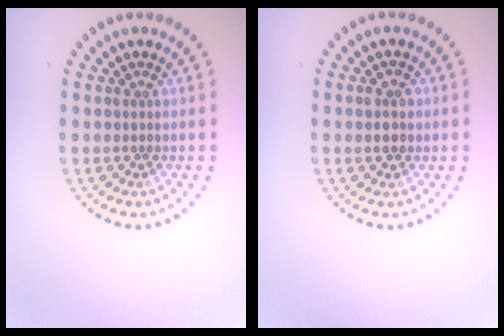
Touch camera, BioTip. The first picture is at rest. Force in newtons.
{"total": 2.6, "press": 2.6, "slide": 0.1}